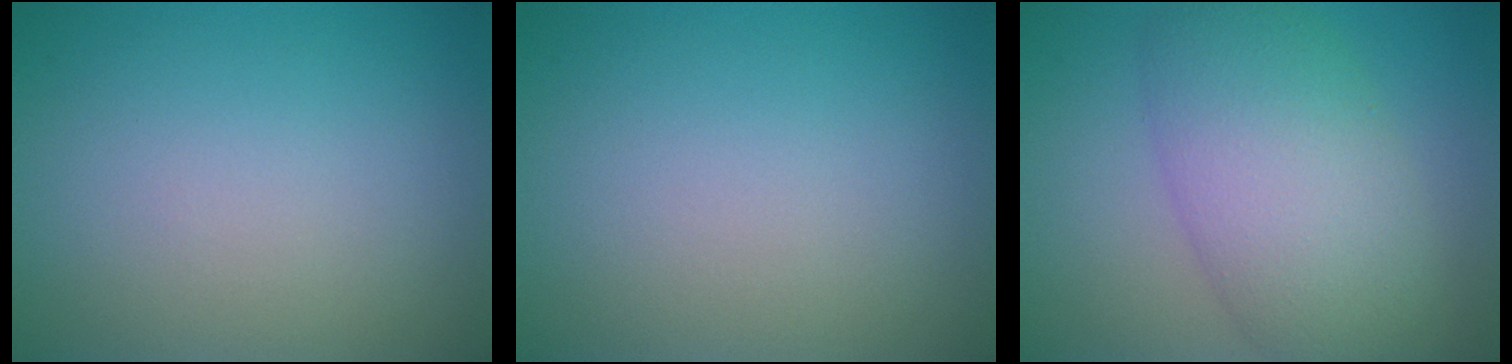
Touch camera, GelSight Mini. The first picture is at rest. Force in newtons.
{"total": 0.0}
{"total": 8.0, "press": 8.0, "slide": 0.2}